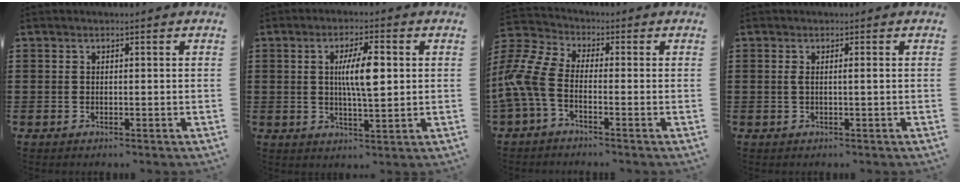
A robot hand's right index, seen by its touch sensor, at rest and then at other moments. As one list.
[{"total": 7.2, "force": [1.1, 1.8, 6.9], "torque": [-0.137, 0.005, 0.013]}, {"total": 7.3, "force": [-2.6, 3.5, 5.8], "torque": [-0.169, -0.019, -0.061]}, {"total": 1.2, "force": [0.0, -0.1, 1.2], "torque": [-0.024, -0.001, -0.001]}]